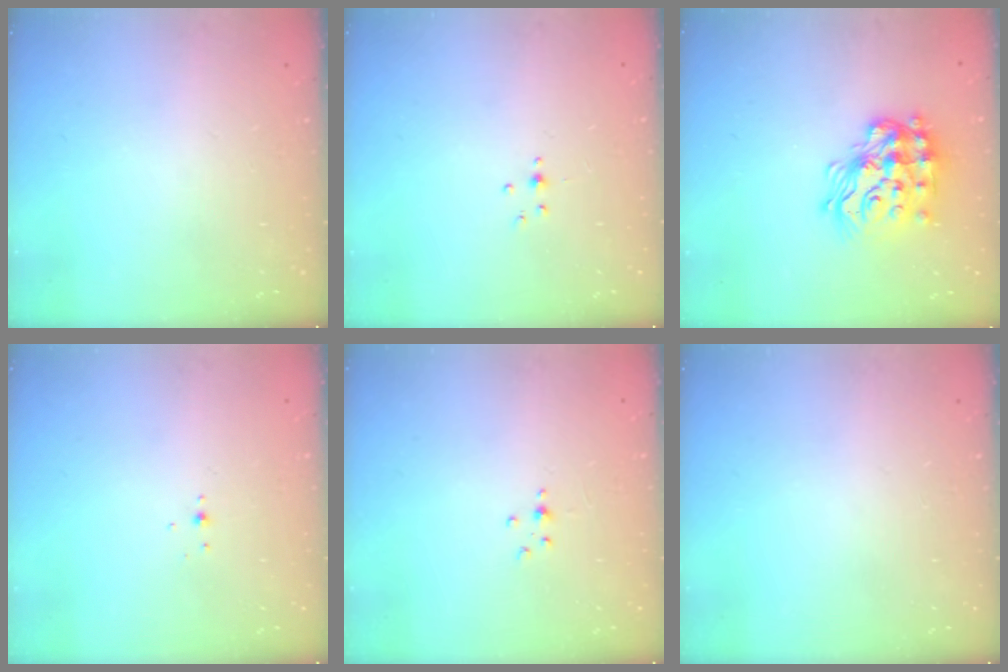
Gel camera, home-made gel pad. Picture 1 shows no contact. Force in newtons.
{"total": 2.3, "press": 1.9, "slide": 1.3}
{"total": 19.4, "press": 19.3, "slide": 1.2}
{"total": 3.0, "press": 2.9, "slide": 0.8}
{"total": 2.0, "press": 2.0, "slide": 0.3}
{"total": 0.0}